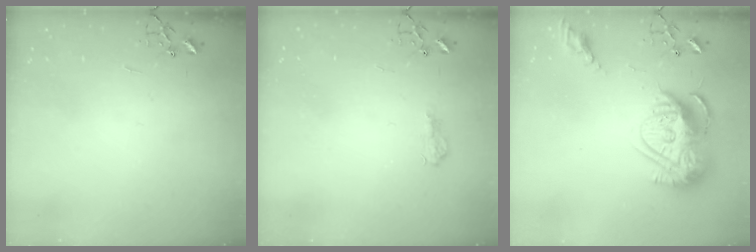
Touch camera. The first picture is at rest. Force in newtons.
{"total": 7.9, "press": 7.8, "slide": 0.8}
{"total": 17.6, "press": 17.5, "slide": 1.6}